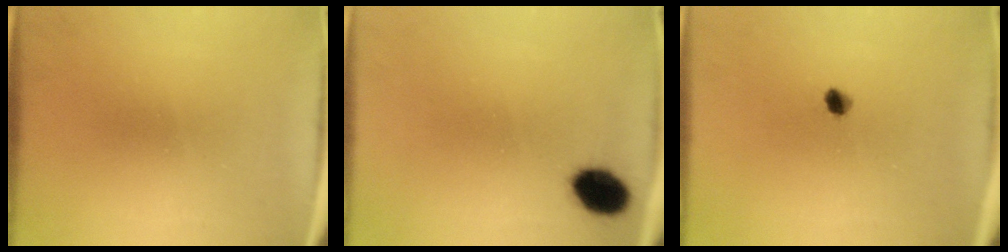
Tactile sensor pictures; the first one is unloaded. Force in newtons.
{"total": 7.1}
{"total": 1.9}